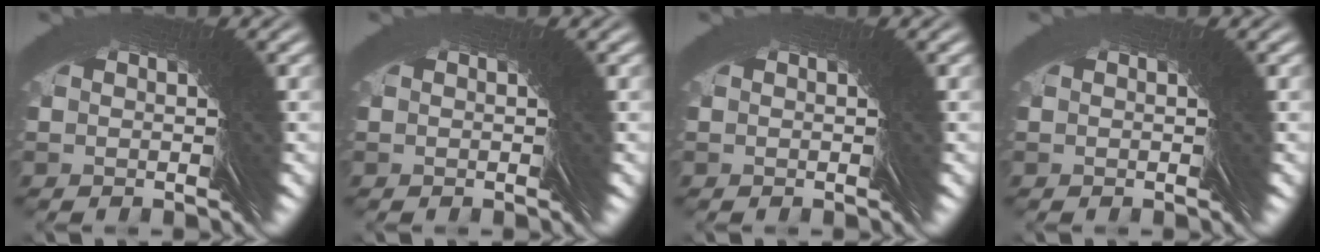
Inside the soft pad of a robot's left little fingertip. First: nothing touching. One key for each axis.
{"total": 0.0}
{"total": 0.0}
{"total": 0.0}